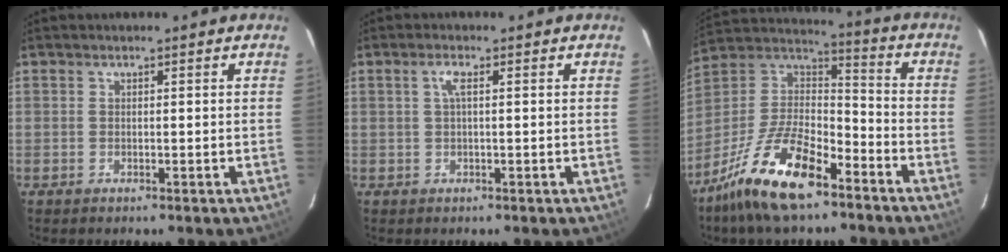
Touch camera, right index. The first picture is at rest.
{"total": 1.7, "force": [0.3, 0.0, 1.6], "torque": [-0.033, 0.003, 0.005]}
{"total": 18.5, "force": [-12.0, 6.7, 12.4], "torque": [-0.257, -0.002, -0.224]}